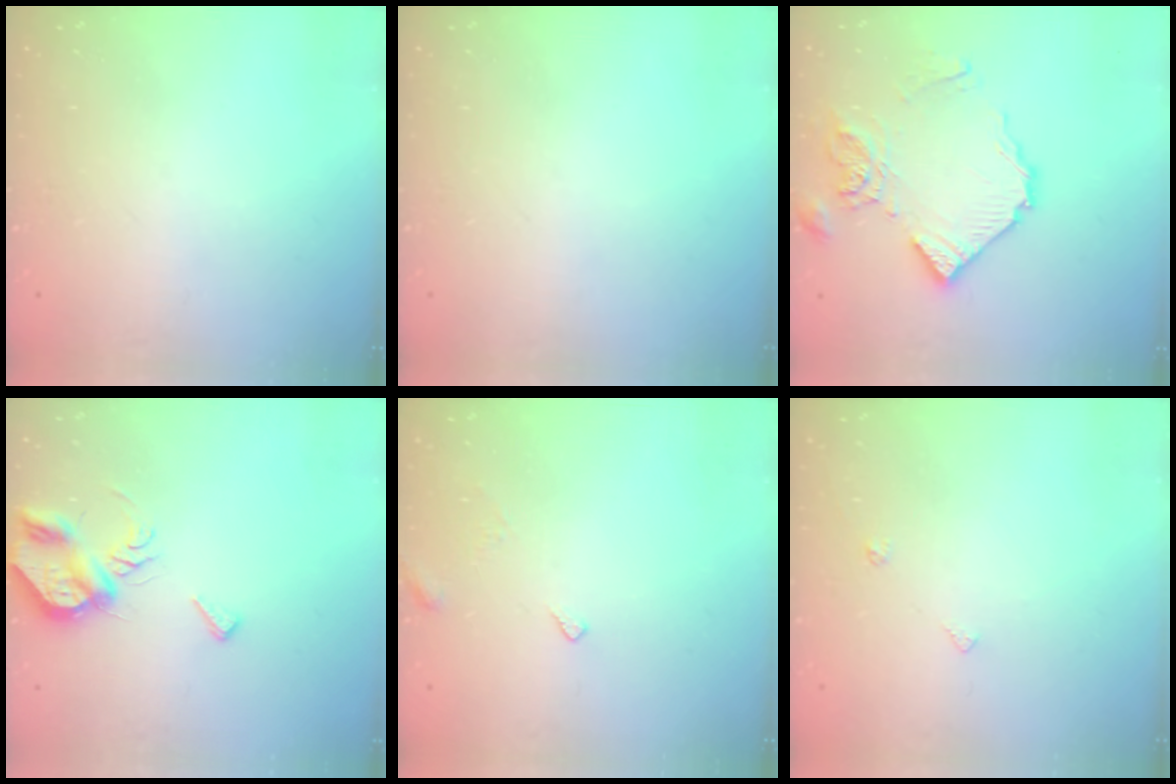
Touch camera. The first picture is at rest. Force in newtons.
{"total": 0.0}
{"total": 13.4, "press": 13.3, "slide": 1.4}
{"total": 10.1, "press": 10.1, "slide": 0.8}
{"total": 6.8, "press": 6.8, "slide": 0.5}
{"total": 4.4, "press": 4.3, "slide": 1.0}